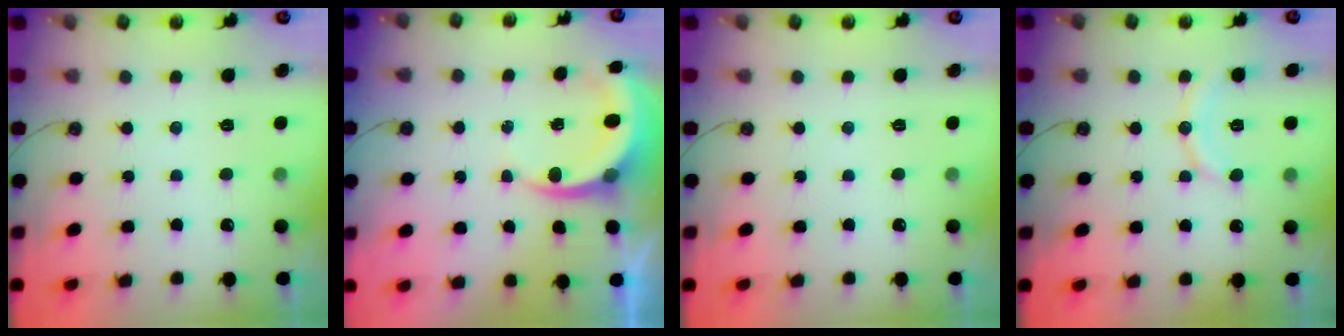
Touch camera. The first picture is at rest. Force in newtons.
{"total": 4.5, "press": 4.5, "slide": 0.3}
{"total": 0.0}
{"total": 8.3, "press": 8.3, "slide": 0.9}